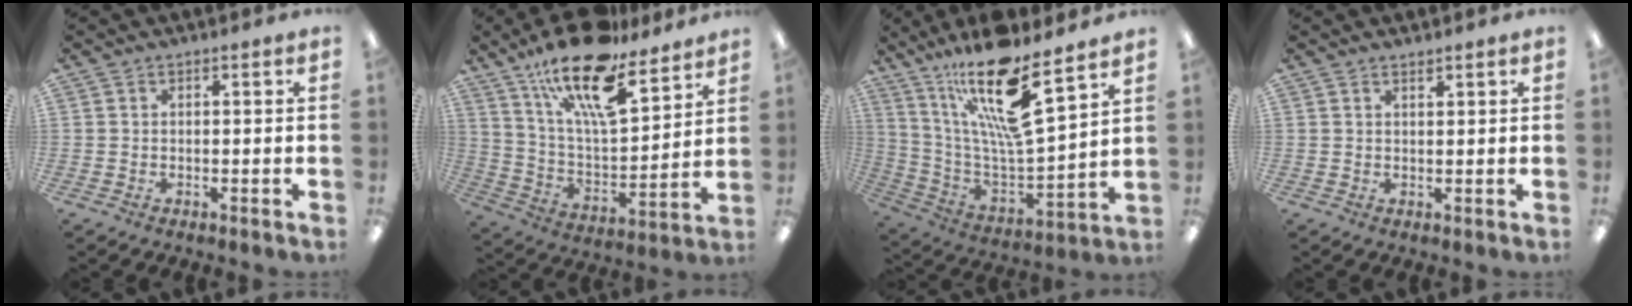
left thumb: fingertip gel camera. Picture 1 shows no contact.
{"total": 21.1, "force": [15.2, 6.9, 12.9], "torque": [-0.222, -0.091, 0.261]}
{"total": 19.8, "force": [13.6, 4.5, 13.6], "torque": [-0.257, -0.089, 0.226]}
{"total": 1.1, "force": [1.1, 0.1, 0.2], "torque": [-0.004, -0.002, 0.021]}